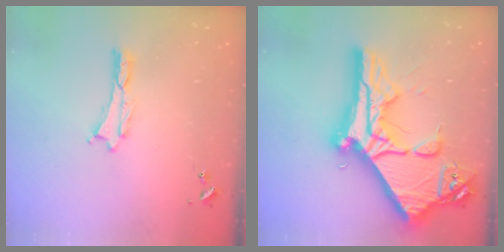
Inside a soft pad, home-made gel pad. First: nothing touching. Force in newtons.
{"total": 21.7, "press": 21.6, "slide": 2.2}